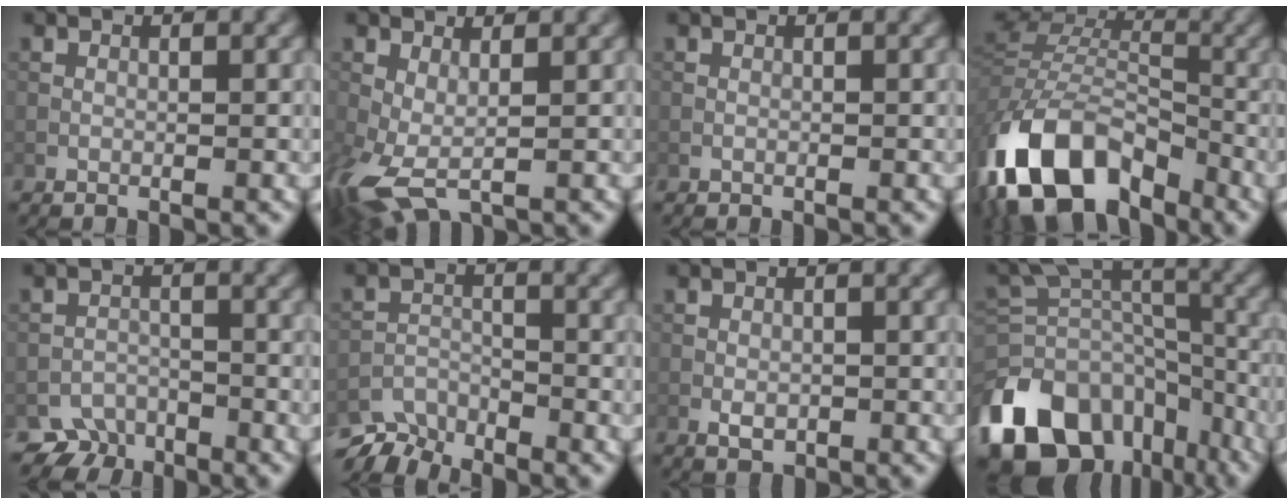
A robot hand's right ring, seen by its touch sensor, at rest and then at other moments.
{"total": 5.0, "force": [-0.8, 2.7, 4.2], "torque": [-0.103, -0.009, -0.017]}
{"total": 0.0}
{"total": 14.2, "force": [-7.3, 8.8, 8.4], "torque": [-0.189, 0.002, -0.145]}
{"total": 3.3, "force": [-2.7, 1.9, 0.2], "torque": [0.011, -0.002, -0.044]}
{"total": 5.3, "force": [-4.9, 1.6, 1.1], "torque": [-0.018, -0.017, -0.090]}
{"total": 1.5, "force": [-0.5, 1.0, 1.0], "torque": [-0.016, 0.000, -0.010]}
{"total": 15.3, "force": [-10.1, 9.1, 7.0], "torque": [-0.177, -0.003, -0.161]}